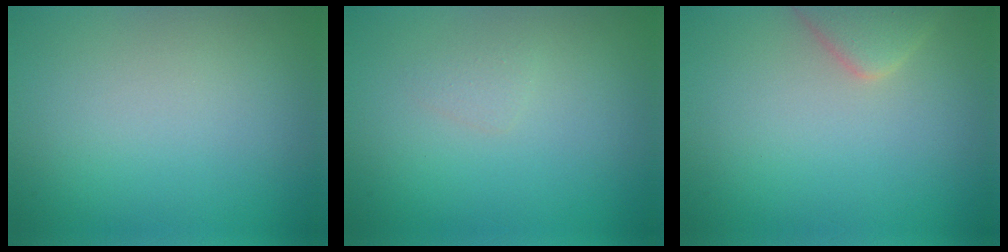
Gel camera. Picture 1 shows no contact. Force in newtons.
{"total": 0.7, "press": 0.7, "slide": 0.0}
{"total": 3.0, "press": 2.9, "slide": 0.3}